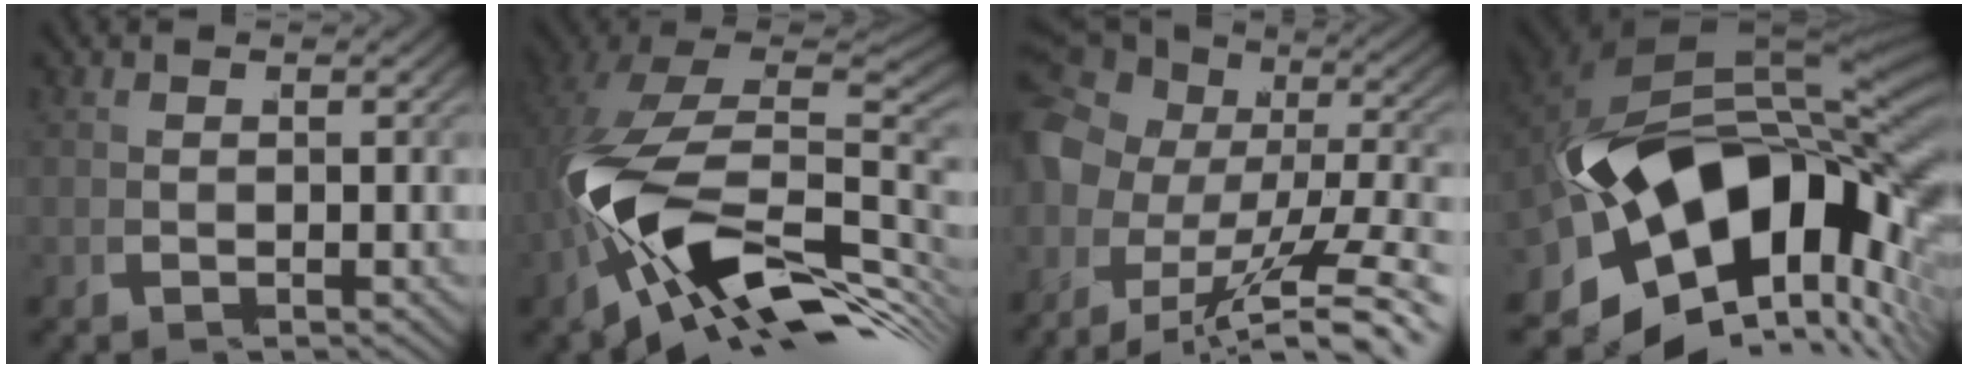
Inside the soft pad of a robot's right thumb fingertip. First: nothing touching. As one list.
[{"total": 18.6, "force": [-4.5, 11.8, 13.6], "torque": [-0.236, -0.050, -0.050]}, {"total": 9.6, "force": [-2.7, 6.5, 6.6], "torque": [-0.116, -0.018, -0.035]}, {"total": 26.1, "force": [-3.5, 15.7, 20.5], "torque": [-0.368, -0.059, -0.028]}]